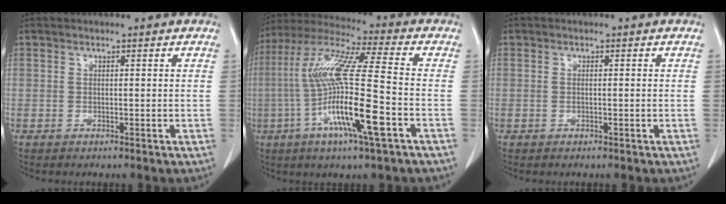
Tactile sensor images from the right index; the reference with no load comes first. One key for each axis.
{"total": 17.7, "fx": -4.7, "fy": 0.0, "fz": 17.1, "tx": -0.351, "ty": -0.016, "tz": -0.094}
{"total": 0.8, "fx": -0.1, "fy": 0.1, "fz": 0.7, "tx": -0.016, "ty": -0.002, "tz": 0.001}